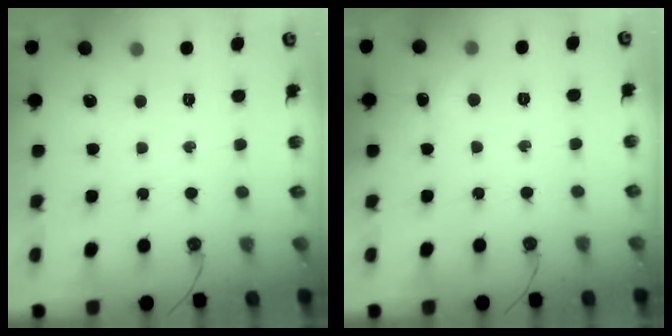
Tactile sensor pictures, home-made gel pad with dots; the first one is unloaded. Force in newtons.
{"total": 3.9, "press": 3.8, "slide": 0.7}